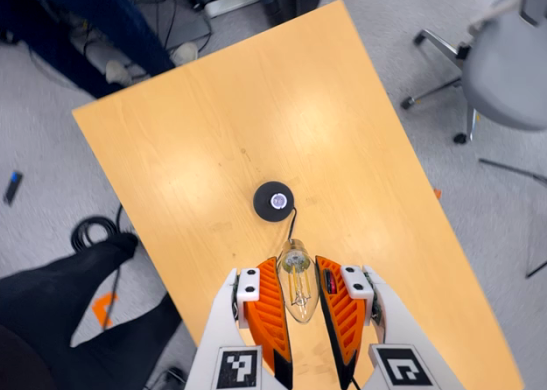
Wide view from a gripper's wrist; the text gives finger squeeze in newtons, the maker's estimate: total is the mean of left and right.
{"total": 12.6, "left": 14.1, "right": 11.1}